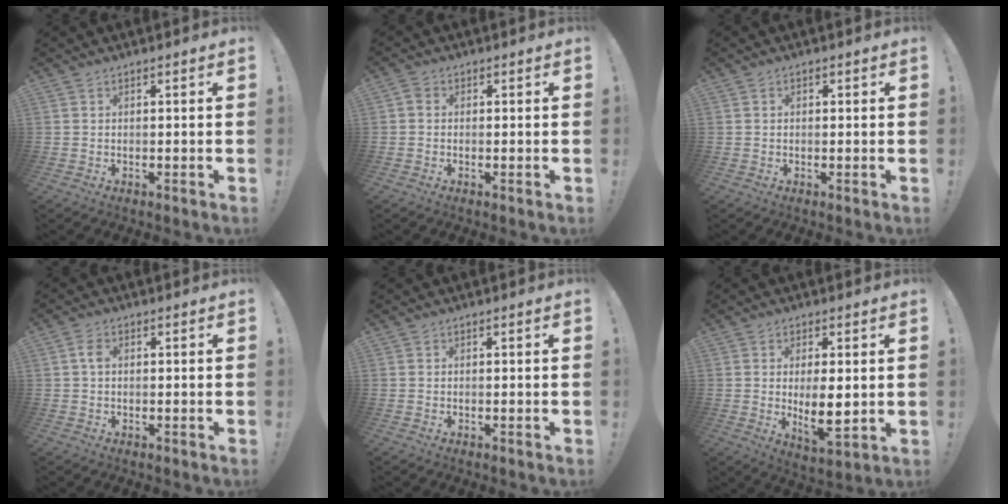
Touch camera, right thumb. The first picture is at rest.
{"total": 1.4, "force": [0.0, 1.2, 0.7], "torque": [-0.020, 0.008, 0.001]}
{"total": 0.7, "force": [0.0, 0.5, 0.4], "torque": [-0.001, 0.000, -0.002]}
{"total": 2.6, "force": [0.2, 1.7, 1.9], "torque": [-0.033, 0.005, 0.002]}
{"total": 0.0}
{"total": 8.6, "force": [0.1, 3.4, 7.9], "torque": [-0.127, -0.018, 0.004]}